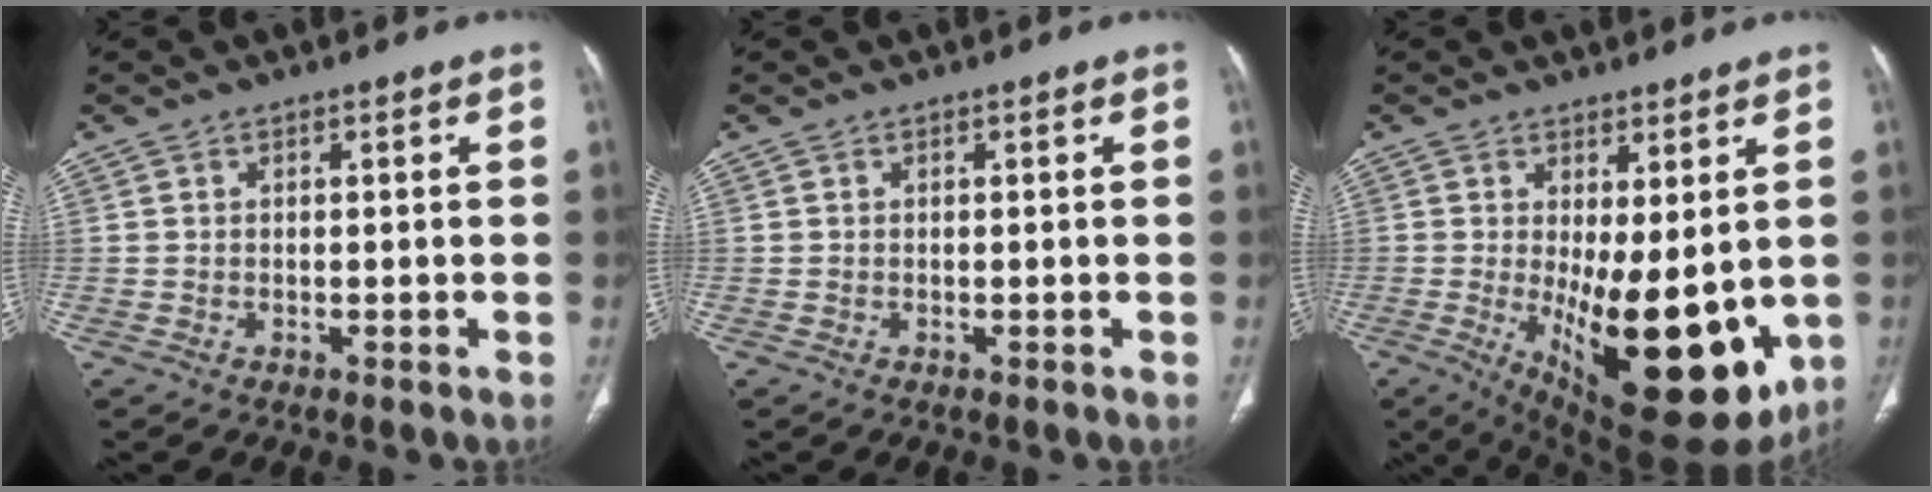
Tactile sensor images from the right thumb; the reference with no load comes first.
{"total": 0.0}
{"total": 18.8, "force": [-2.5, 7.6, 17.0], "torque": [-0.233, -0.038, -0.009]}